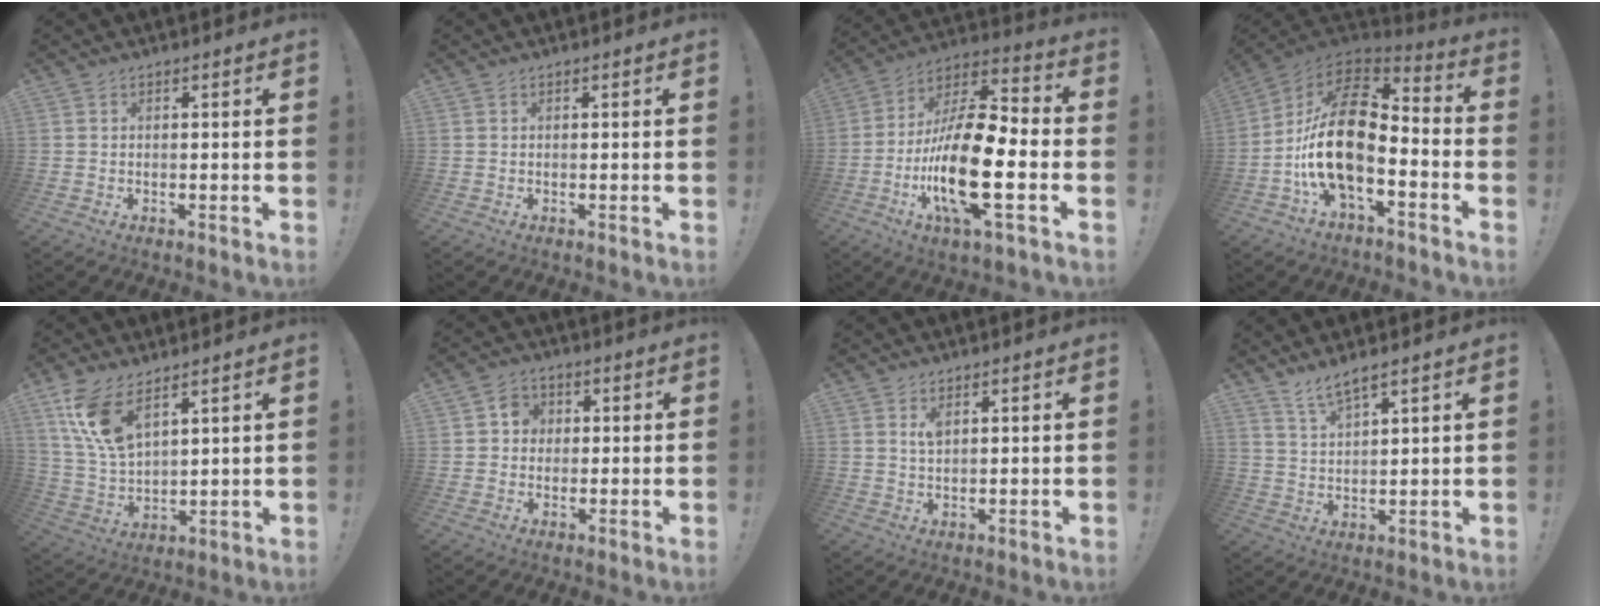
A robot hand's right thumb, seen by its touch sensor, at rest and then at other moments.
{"total": 0.0}
{"total": 22.3, "force": [-5.6, 7.5, 20.3], "torque": [-0.398, 0.023, -0.093]}
{"total": 20.2, "force": [-3.6, 10.6, 16.9], "torque": [-0.326, 0.020, -0.060]}
{"total": 12.3, "force": [7.8, 5.3, 7.8], "torque": [-0.159, -0.033, 0.147]}
{"total": 5.0, "force": [0.6, 4.6, 1.9], "torque": [-0.036, 0.011, 0.013]}
{"total": 2.4, "force": [1.4, 0.9, 1.8], "torque": [-0.025, -0.005, 0.022]}
{"total": 5.6, "force": [4.7, 0.8, 2.9], "torque": [-0.065, -0.021, 0.086]}